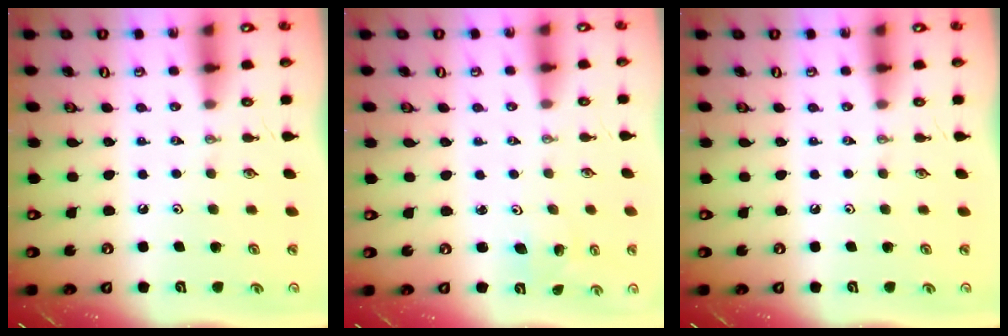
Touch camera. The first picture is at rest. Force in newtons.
{"total": 2.3, "press": 2.3, "slide": 0.2}
{"total": 0.0}